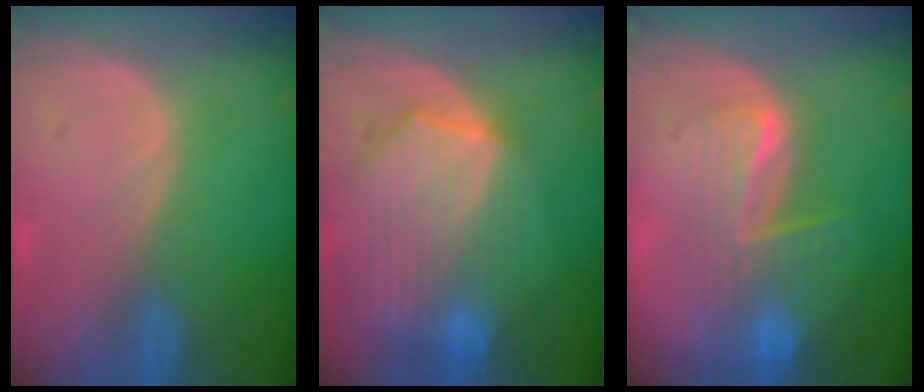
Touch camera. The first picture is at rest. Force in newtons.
{"total": 10.4, "press": 9.2, "slide": 4.9}
{"total": 6.5, "press": 6.4, "slide": 1.2}